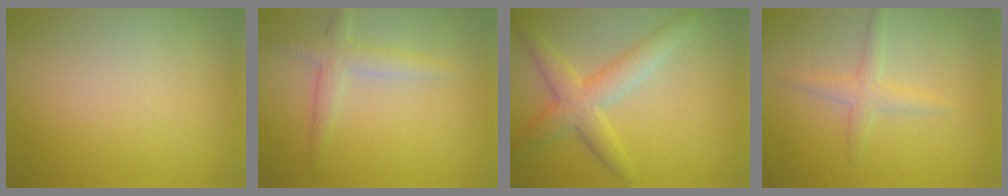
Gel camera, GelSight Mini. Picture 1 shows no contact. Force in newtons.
{"total": 2.5, "press": 2.5, "slide": 0.1}
{"total": 4.3, "press": 4.3, "slide": 0.1}
{"total": 2.0, "press": 2.0, "slide": 0.1}